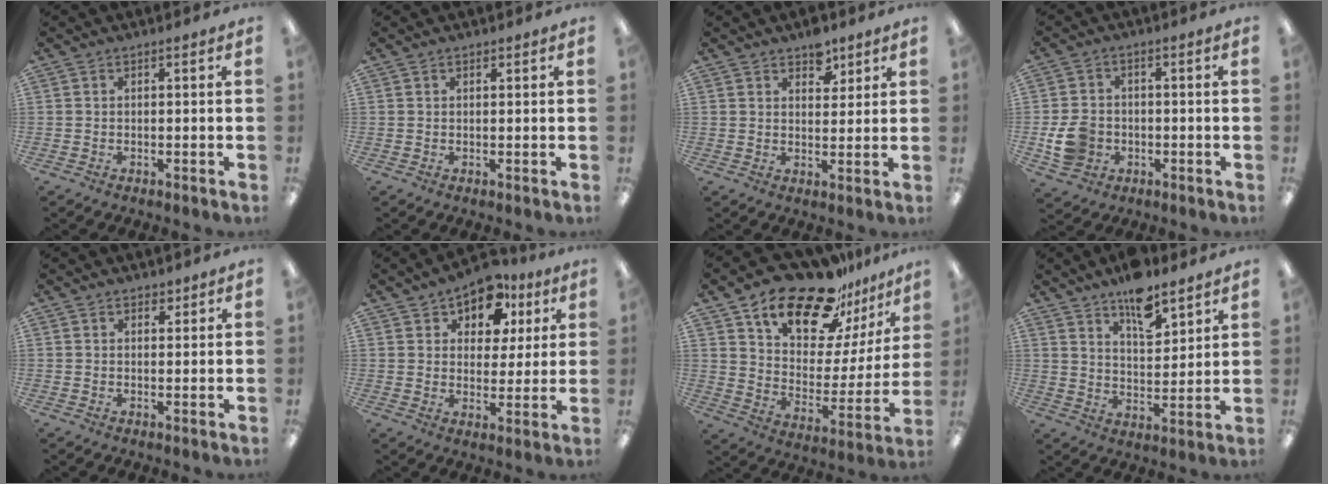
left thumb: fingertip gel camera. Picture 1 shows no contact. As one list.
[{"total": 0.7, "force": [0.6, 0.4, 0.2], "torque": [-0.004, 0.000, 0.011]}, {"total": 5.6, "force": [4.1, 3.1, 2.1], "torque": [-0.014, -0.022, 0.068]}, {"total": 7.5, "force": [-2.0, 6.2, 3.6], "torque": [-0.070, 0.008, -0.036]}, {"total": 1.8, "force": [1.5, 0.9, 0.4], "torque": [-0.001, -0.004, 0.027]}, {"total": 10.0, "force": [6.8, 6.3, 3.9], "torque": [-0.063, -0.035, 0.123]}, {"total": 21.6, "force": [17.2, 9.5, 8.9], "torque": [-0.158, -0.116, 0.300]}, {"total": 10.5, "force": [8.1, 4.1, 5.3], "torque": [-0.072, -0.051, 0.139]}]